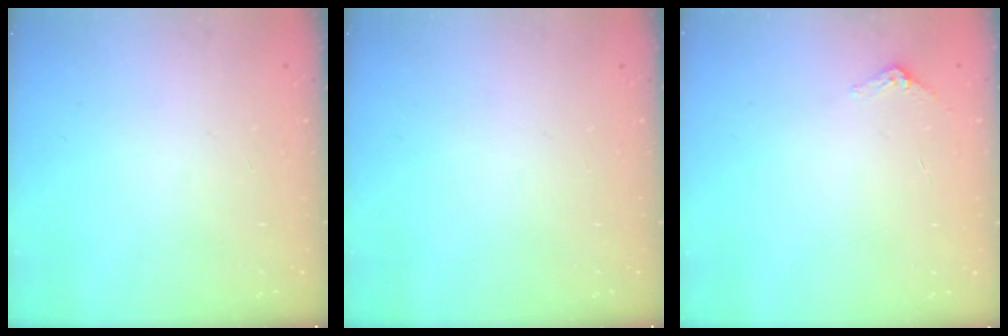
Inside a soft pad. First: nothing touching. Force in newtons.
{"total": 0.0}
{"total": 2.9, "press": 2.9, "slide": 0.2}